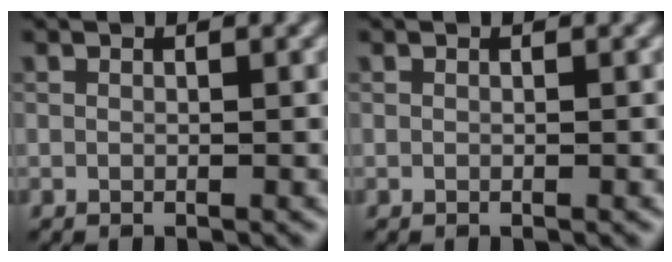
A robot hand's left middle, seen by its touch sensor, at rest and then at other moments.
{"total": 0.0}